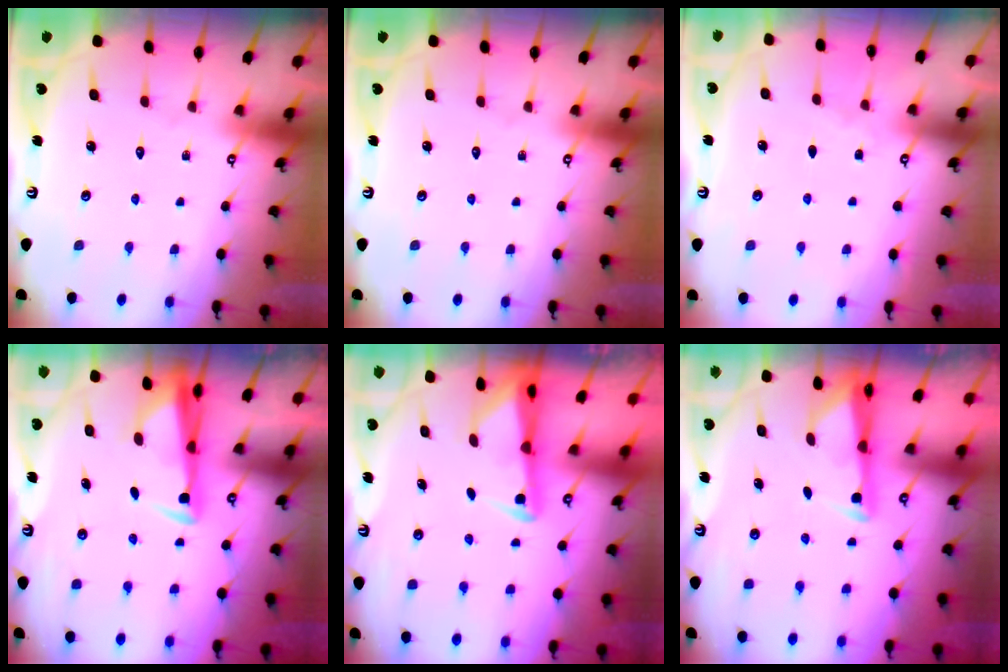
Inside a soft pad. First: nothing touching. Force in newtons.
{"total": 0.0}
{"total": 2.7, "press": 2.7, "slide": 0.4}
{"total": 3.4, "press": 3.3, "slide": 1.0}
{"total": 2.3, "press": 2.2, "slide": 0.4}
{"total": 2.9, "press": 2.9, "slide": 0.4}